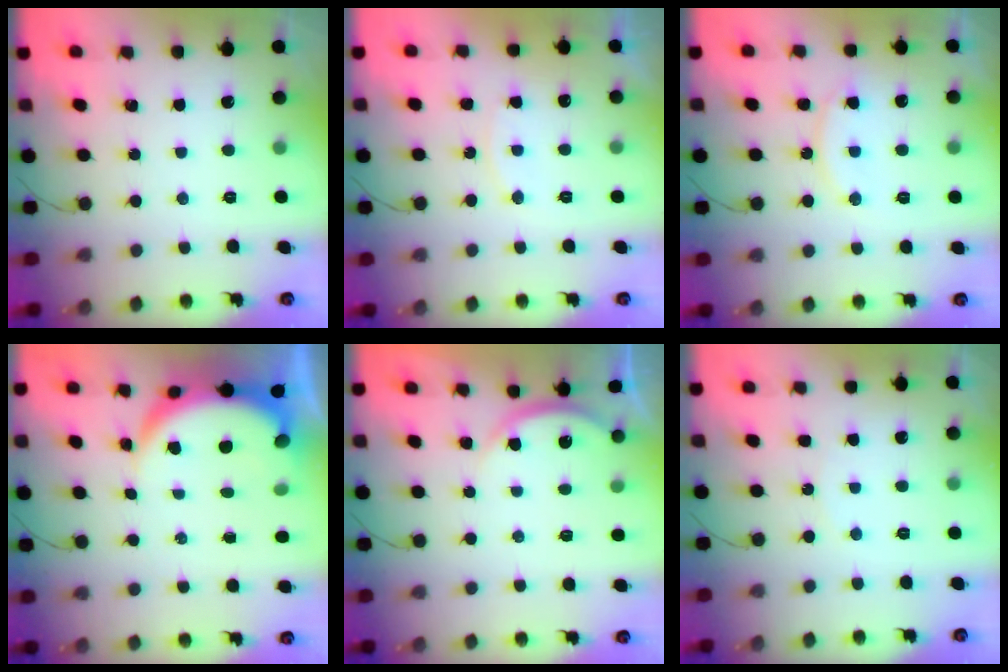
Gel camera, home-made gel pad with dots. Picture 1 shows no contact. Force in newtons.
{"total": 8.4, "press": 8.4, "slide": 0.4}
{"total": 11.9, "press": 11.9, "slide": 0.8}
{"total": 6.4, "press": 6.3, "slide": 0.8}
{"total": 4.2, "press": 4.1, "slide": 0.5}
{"total": 4.2, "press": 4.2, "slide": 0.4}